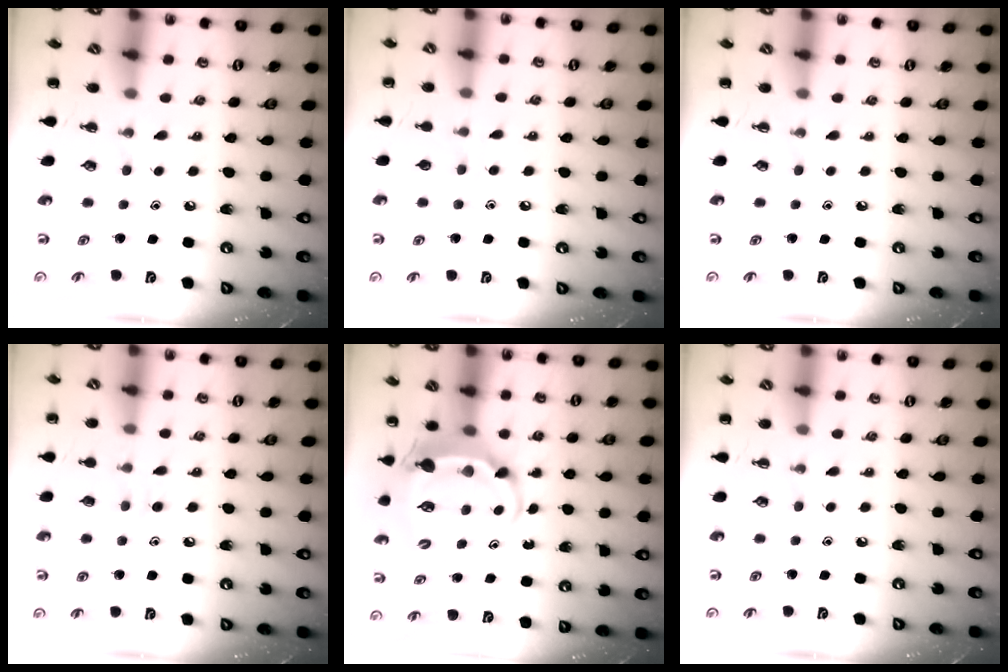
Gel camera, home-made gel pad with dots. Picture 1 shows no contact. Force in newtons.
{"total": 2.3, "press": 2.2, "slide": 0.9}
{"total": 0.0}
{"total": 7.1, "press": 6.8, "slide": 1.9}
{"total": 6.0, "press": 5.9, "slide": 0.9}
{"total": 0.0}